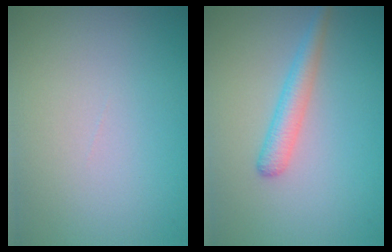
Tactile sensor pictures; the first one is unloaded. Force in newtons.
{"total": 2.4, "press": 2.3, "slide": 0.1}